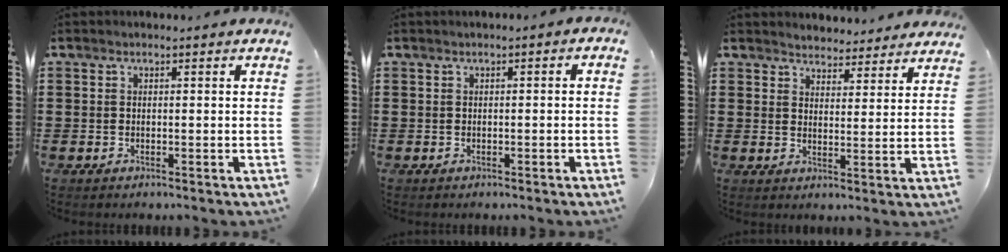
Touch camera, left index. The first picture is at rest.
{"total": 0.7, "force": [-0.6, 0.3, 0.2], "torque": [-0.007, 0.000, -0.013]}
{"total": 3.7, "force": [3.7, 0.5, -0.4], "torque": [-0.008, -0.016, 0.067]}